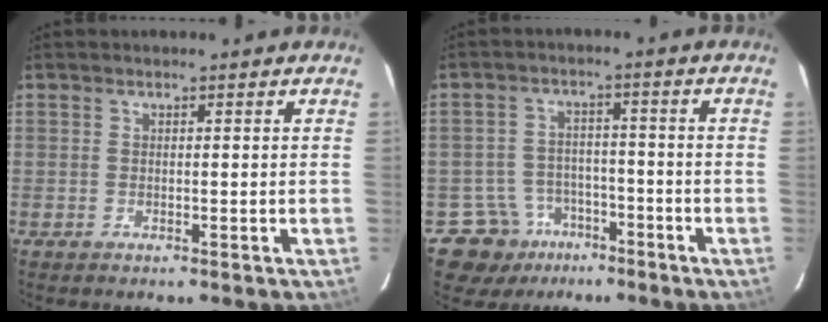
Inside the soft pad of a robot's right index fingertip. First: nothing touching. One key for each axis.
{"total": 8.2, "fx": -4.8, "fy": 6.7, "fz": 0.2, "tx": -0.003, "ty": 0.026, "tz": -0.066}